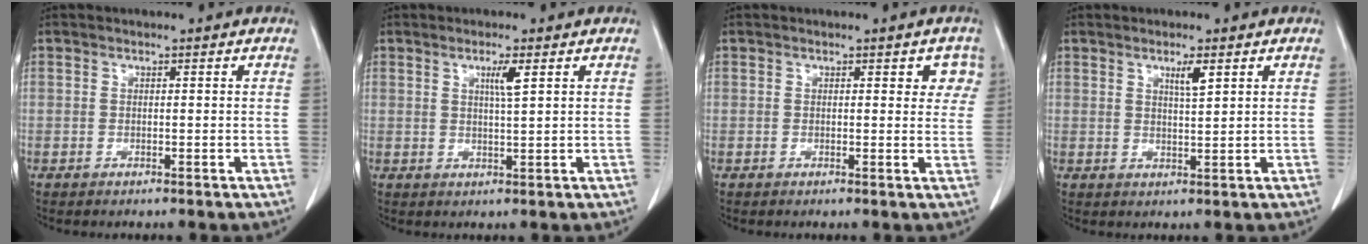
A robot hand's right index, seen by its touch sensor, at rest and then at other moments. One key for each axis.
{"total": 2.8, "fx": 1.3, "fy": -0.2, "fz": 2.5, "tx": -0.046, "ty": -0.005, "tz": 0.022}
{"total": 3.1, "fx": 1.4, "fy": 1.8, "fz": 2.2, "tx": -0.007, "ty": 0.005, "tz": 0.009}
{"total": 2.7, "fx": 1.5, "fy": 0.1, "fz": 2.2, "tx": -0.041, "ty": -0.005, "tz": 0.027}